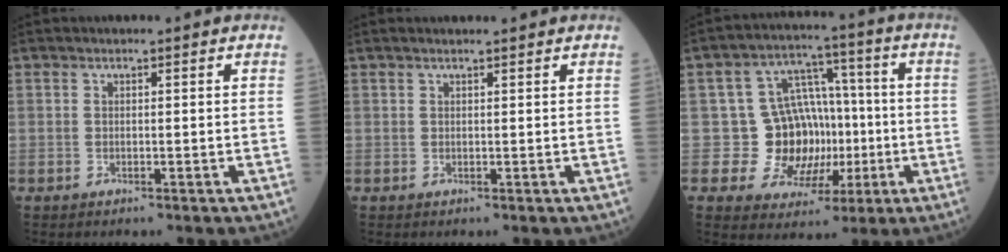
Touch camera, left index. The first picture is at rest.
{"total": 2.9, "force": [2.7, 0.2, 1.0], "torque": [-0.011, 0.024, 0.045]}
{"total": 10.9, "force": [-1.3, 9.8, 4.6], "torque": [-0.064, 0.033, -0.004]}